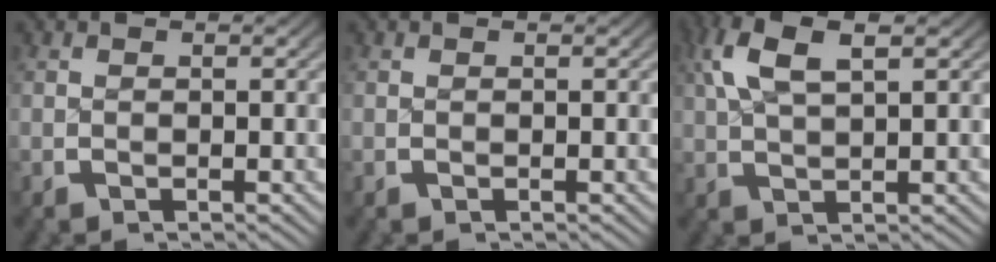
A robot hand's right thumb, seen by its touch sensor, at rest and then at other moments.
{"total": 0.0}
{"total": 4.9, "force": [2.8, 1.5, 3.7], "torque": [-0.081, 0.009, 0.059]}